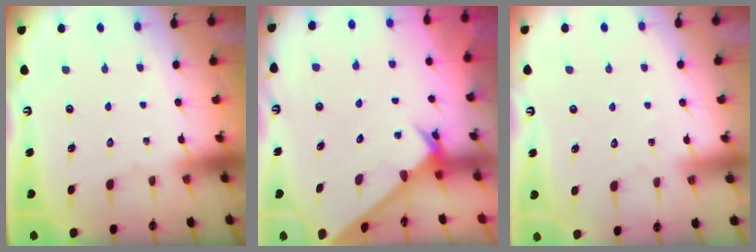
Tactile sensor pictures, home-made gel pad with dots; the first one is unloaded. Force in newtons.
{"total": 2.9, "press": 2.9, "slide": 0.1}
{"total": 3.5, "press": 3.5, "slide": 0.4}